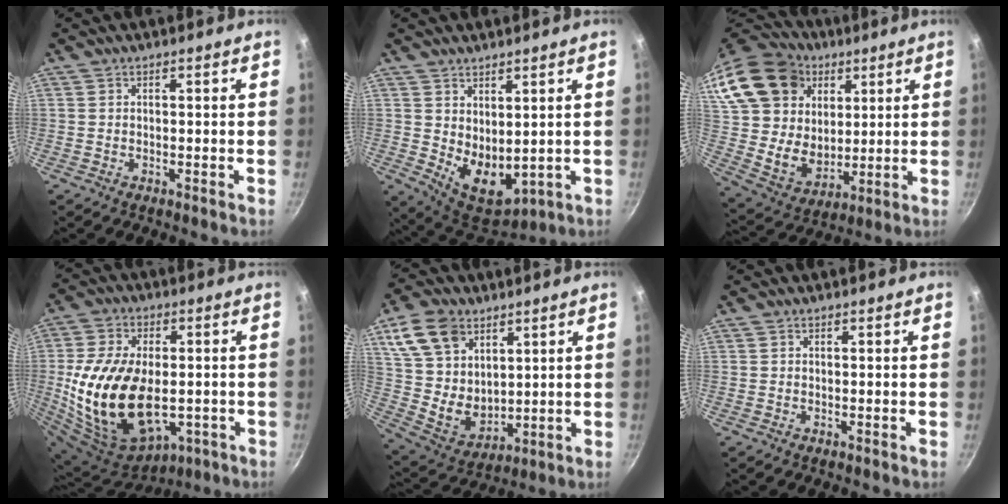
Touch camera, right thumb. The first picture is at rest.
{"total": 9.1, "force": [2.1, 5.5, 6.9], "torque": [-0.082, -0.035, 0.057]}
{"total": 28.7, "force": [11.9, 21.6, 14.6], "torque": [-0.290, 0.008, 0.231]}
{"total": 23.5, "force": [-2.7, 14.4, 18.4], "torque": [-0.349, 0.000, -0.030]}
{"total": 16.1, "force": [7.4, 11.2, 8.8], "torque": [-0.133, -0.031, 0.158]}
{"total": 0.0}